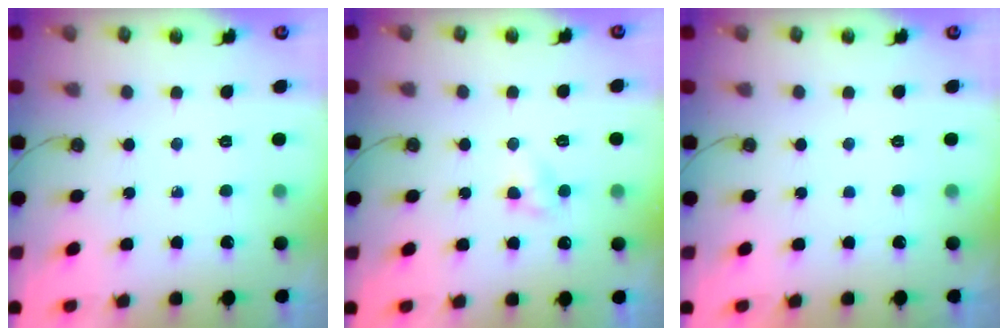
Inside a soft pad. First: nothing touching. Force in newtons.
{"total": 3.9, "press": 3.8, "slide": 0.4}
{"total": 0.0}